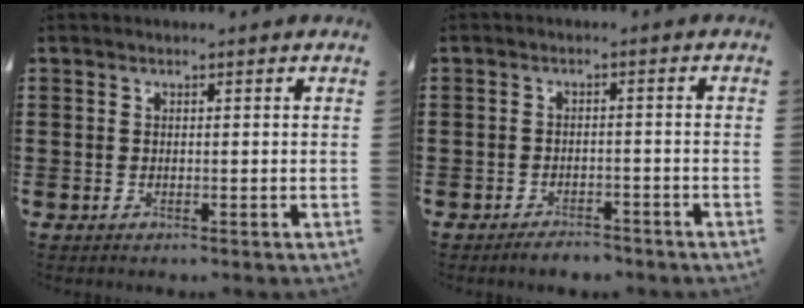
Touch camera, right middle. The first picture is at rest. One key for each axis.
{"total": 2.5, "fx": -2.4, "fy": 0.4, "fz": 0.1, "tx": -0.008, "ty": -0.001, "tz": -0.050}